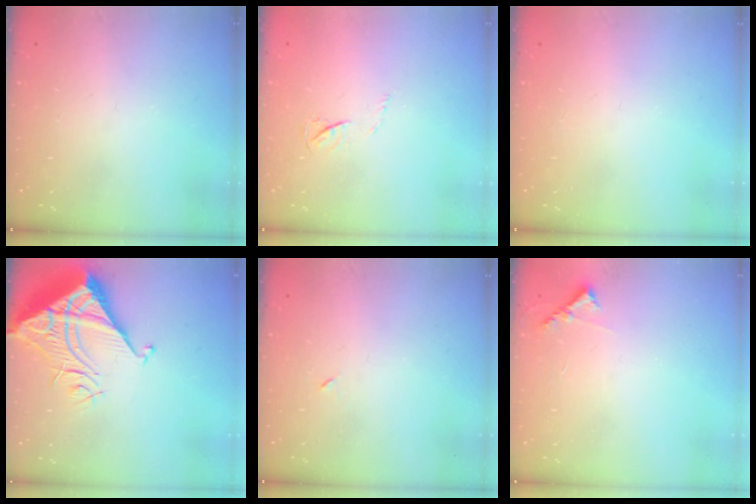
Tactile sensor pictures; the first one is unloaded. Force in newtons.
{"total": 3.3, "press": 3.2, "slide": 0.5}
{"total": 0.0}
{"total": 9.4, "press": 9.3, "slide": 1.0}
{"total": 3.3, "press": 3.2, "slide": 0.7}
{"total": 5.8, "press": 5.8, "slide": 0.5}